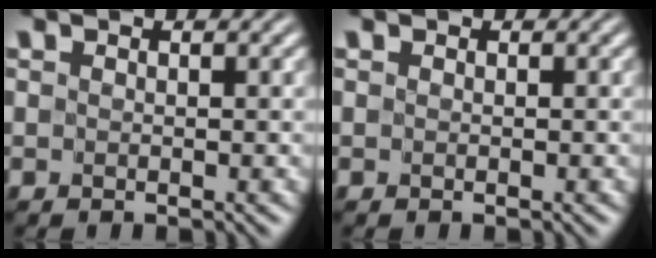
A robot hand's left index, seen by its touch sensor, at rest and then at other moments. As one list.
[{"total": 0.0}]